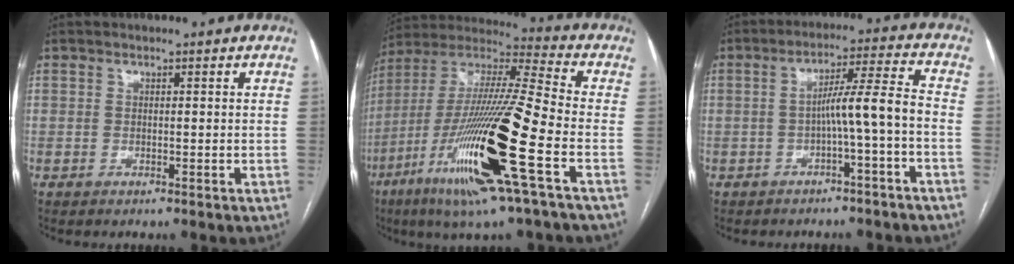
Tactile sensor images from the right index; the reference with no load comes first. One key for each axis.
{"total": 23.4, "fx": -8.7, "fy": 0.7, "fz": 21.8, "tx": -0.438, "ty": -0.035, "tz": -0.165}
{"total": 7.0, "fx": -2.1, "fy": -0.8, "fz": 6.6, "tx": -0.106, "ty": 0.025, "tz": -0.029}